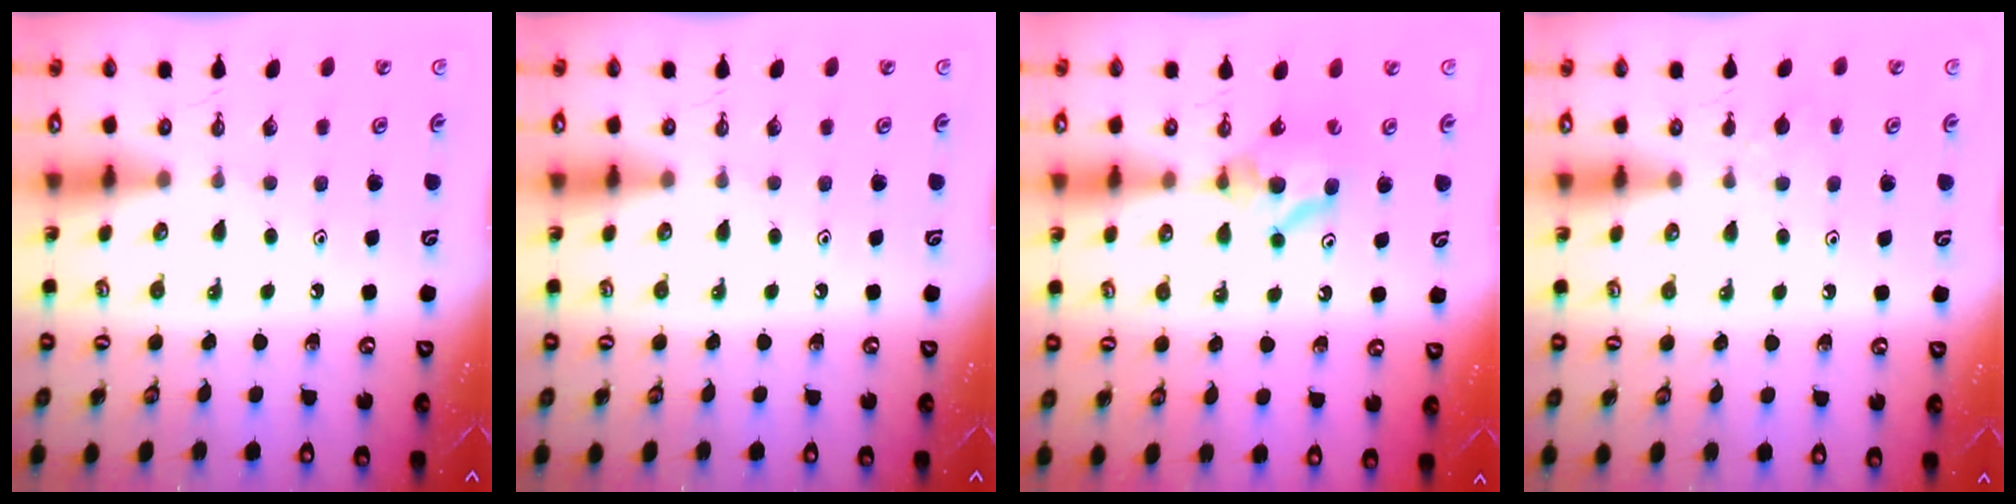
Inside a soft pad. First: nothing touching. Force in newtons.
{"total": 0.0}
{"total": 8.3, "press": 8.3, "slide": 0.3}
{"total": 2.2, "press": 2.1, "slide": 0.6}